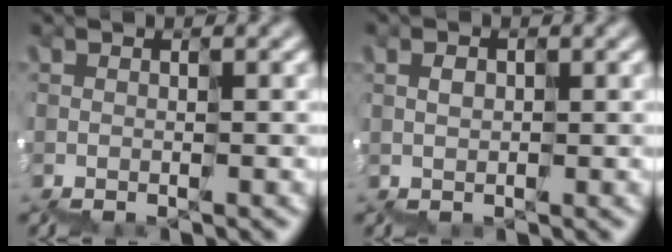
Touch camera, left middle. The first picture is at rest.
{"total": 0.5, "force": [0.2, -0.1, -0.5], "torque": [-0.005, 0.010, 0.003]}